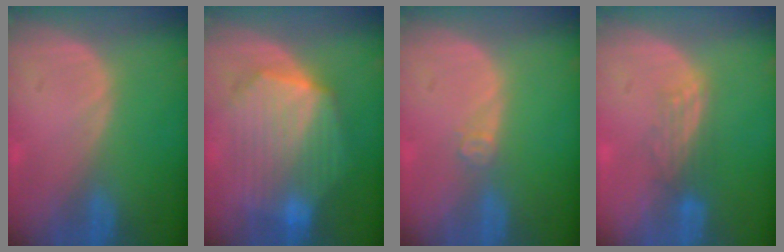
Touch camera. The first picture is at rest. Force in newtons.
{"total": 10.9, "press": 10.9, "slide": 0.7}
{"total": 1.7, "press": 1.4, "slide": 1.0}
{"total": 2.8, "press": 2.7, "slide": 0.6}